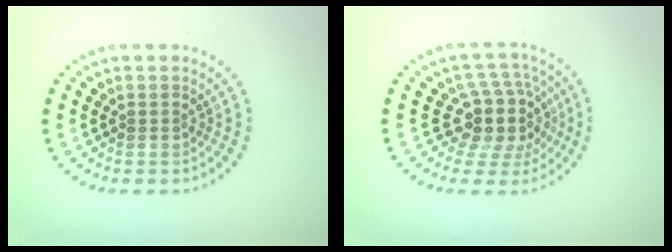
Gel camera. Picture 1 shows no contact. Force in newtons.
{"total": 4.7, "press": 3.8, "slide": 2.8}